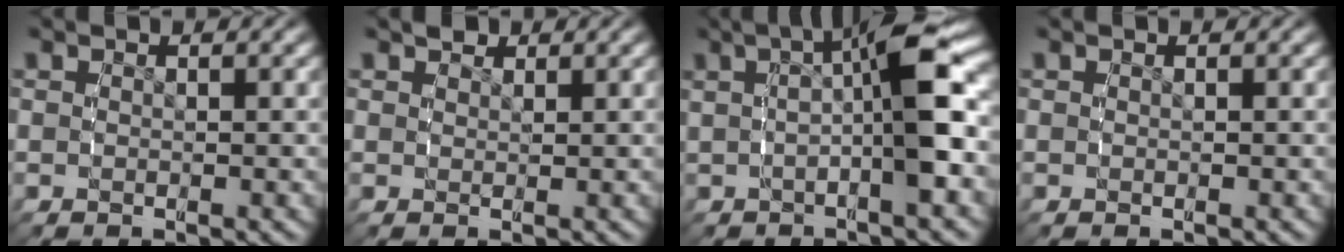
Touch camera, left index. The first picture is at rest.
{"total": 1.4, "force": [1.3, 0.6, 0.2], "torque": [0.003, 0.000, 0.022]}
{"total": 6.7, "force": [1.0, 1.2, 6.6], "torque": [-0.101, 0.020, 0.014]}
{"total": 0.0}